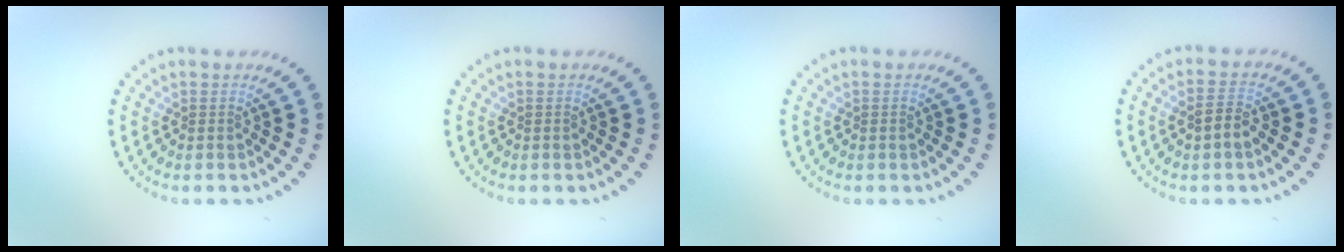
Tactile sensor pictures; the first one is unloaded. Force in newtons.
{"total": 0.0}
{"total": 0.0}
{"total": 2.1, "press": 2.1, "slide": 0.4}